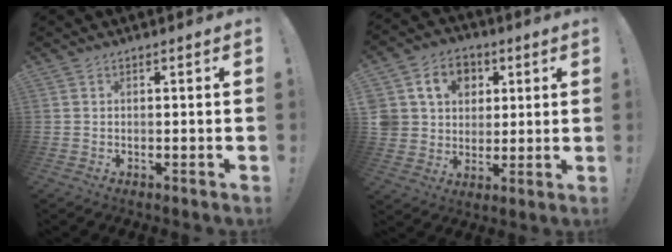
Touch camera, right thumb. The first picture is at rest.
{"total": 12.7, "force": [4.5, 10.7, 5.2], "torque": [-0.090, -0.011, 0.094]}